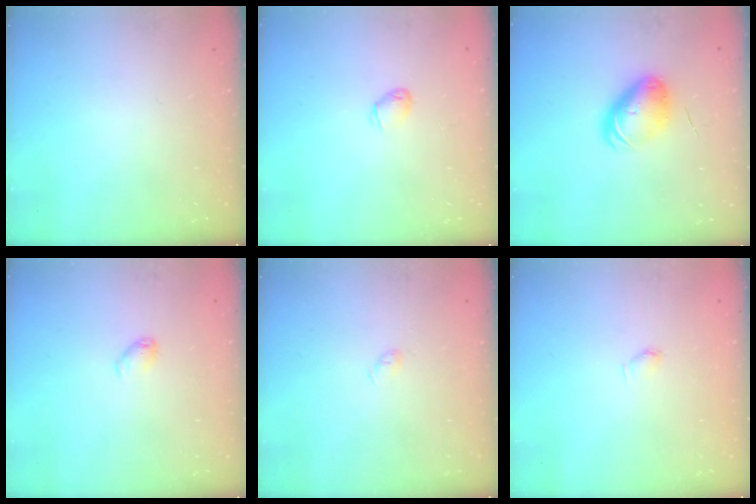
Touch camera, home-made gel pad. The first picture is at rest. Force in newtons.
{"total": 2.4, "press": 2.4, "slide": 0.4}
{"total": 8.9, "press": 8.7, "slide": 1.8}
{"total": 3.2, "press": 3.2, "slide": 0.5}
{"total": 2.6, "press": 2.5, "slide": 0.4}
{"total": 3.6, "press": 3.6, "slide": 0.7}